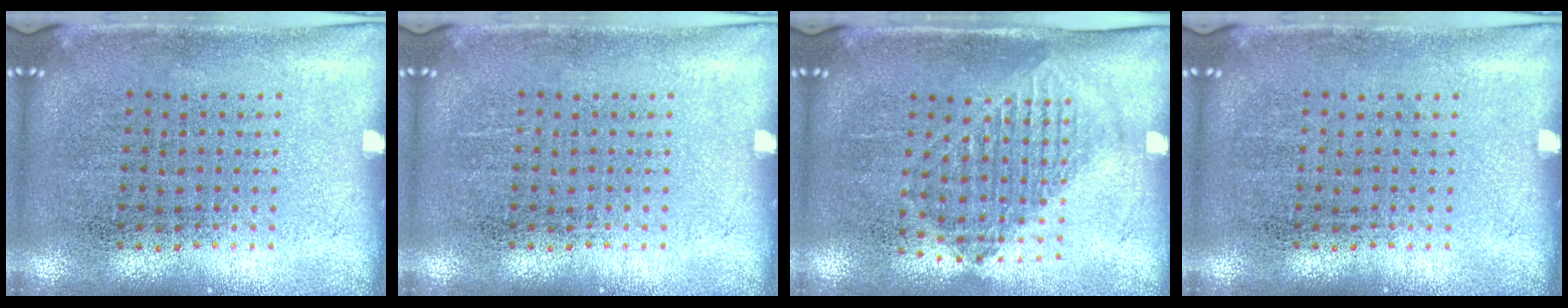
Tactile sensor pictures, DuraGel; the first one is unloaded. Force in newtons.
{"total": 0.0}
{"total": 1.3, "press": 1.1, "slide": 0.6}
{"total": 0.0}